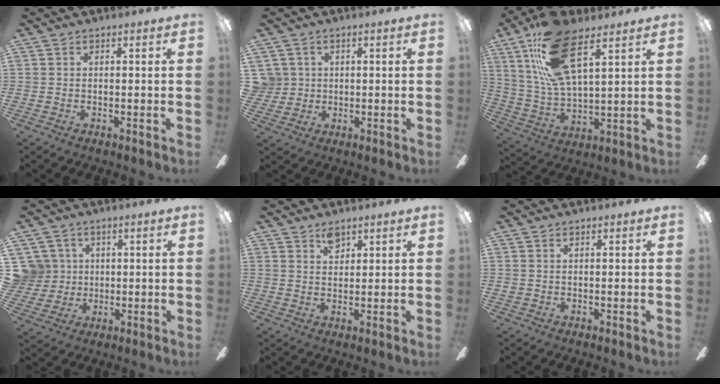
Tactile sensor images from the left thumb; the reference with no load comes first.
{"total": 4.4, "force": [1.0, 4.3, 0.5], "torque": [-0.016, 0.010, 0.021]}
{"total": 19.7, "force": [11.1, 7.8, 14.3], "torque": [-0.293, -0.028, 0.195]}
{"total": 8.4, "force": [2.3, 8.0, 1.1], "torque": [-0.052, -0.002, 0.051]}
{"total": 3.9, "force": [2.7, 2.2, 1.8], "torque": [-0.014, -0.009, 0.046]}
{"total": 0.8, "force": [0.2, 0.6, 0.4], "torque": [-0.008, 0.004, 0.003]}